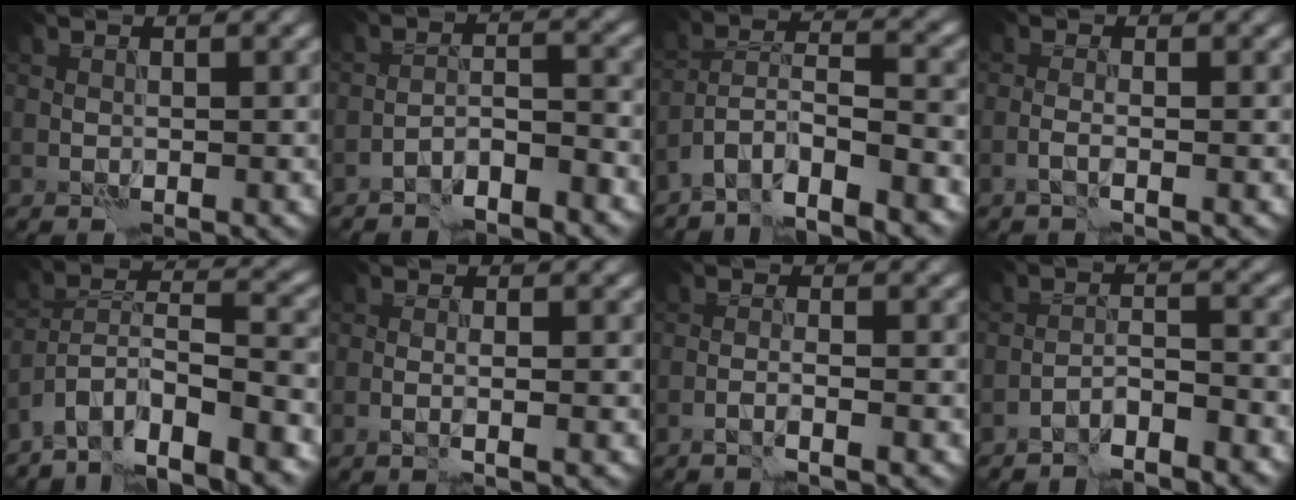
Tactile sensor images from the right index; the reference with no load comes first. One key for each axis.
{"total": 4.0, "fx": -3.4, "fy": 0.5, "fz": 2.0, "tx": -0.029, "ty": 0.010, "tz": -0.061}
{"total": 7.5, "fx": -5.8, "fy": 1.8, "fz": 4.4, "tx": -0.067, "ty": 0.004, "tz": -0.110}
{"total": 1.0, "fx": -0.5, "fy": -0.2, "fz": 0.8, "tx": -0.016, "ty": 0.001, "tz": -0.015}
{"total": 11.1, "fx": -8.9, "fy": 3.1, "fz": 5.9, "tx": -0.082, "ty": 0.017, "tz": -0.136}
{"total": 1.4, "fx": -0.4, "fy": 0.0, "fz": 1.4, "tx": -0.017, "ty": 0.004, "tz": -0.010}
{"total": 1.6, "fx": -1.2, "fy": -0.2, "fz": 1.1, "tx": -0.017, "ty": 0.005, "tz": -0.028}
{"total": 4.2, "fx": -3.6, "fy": 0.5, "fz": 1.9, "tx": -0.029, "ty": 0.006, "tz": -0.066}